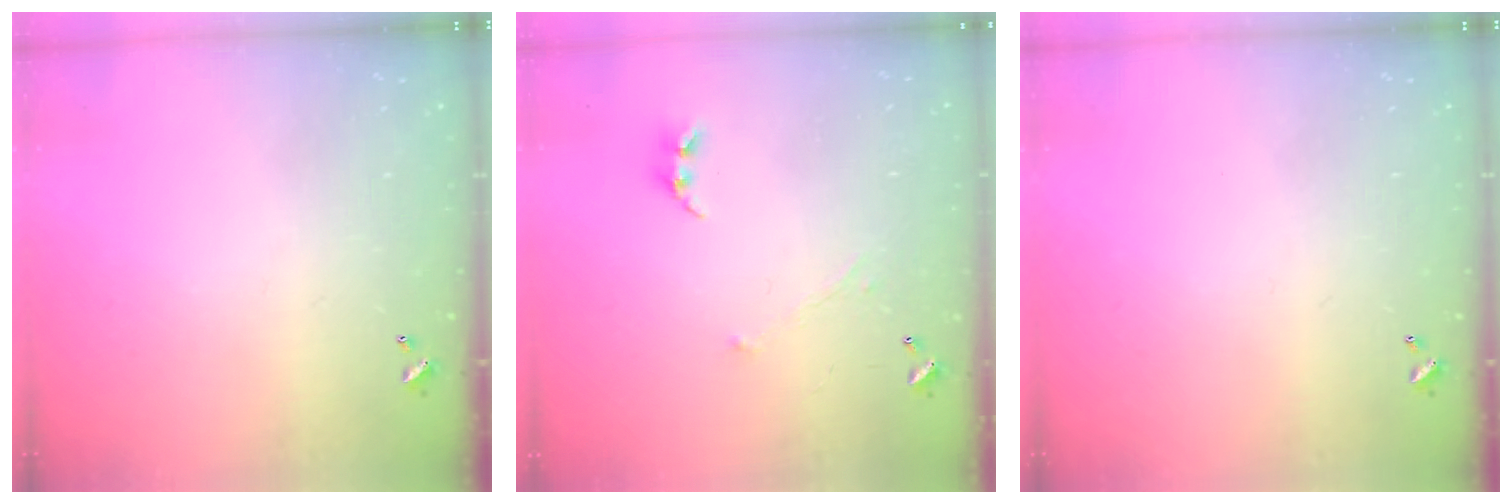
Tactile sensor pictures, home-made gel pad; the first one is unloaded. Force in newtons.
{"total": 0.7, "press": 0.0, "slide": 0.7}
{"total": 0.0}